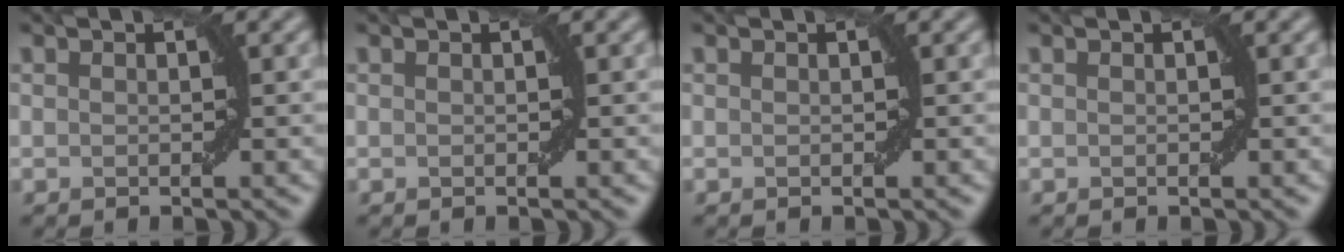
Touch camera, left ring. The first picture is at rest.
{"total": 0.0}
{"total": 0.0}
{"total": 0.0}